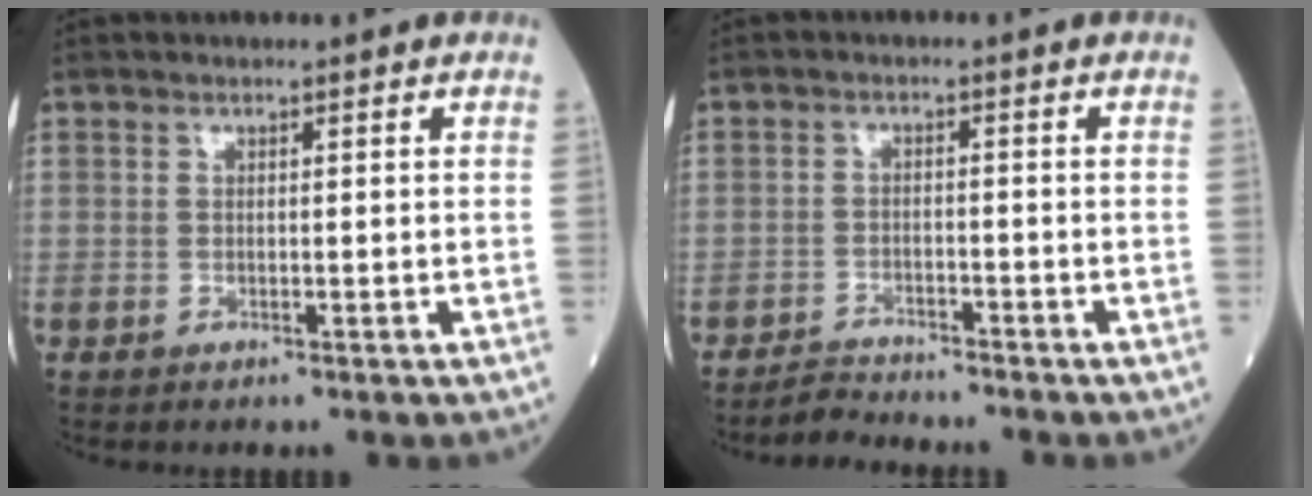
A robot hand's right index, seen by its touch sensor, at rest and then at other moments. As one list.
[{"total": 2.8, "force": [-2.7, -0.4, -0.5], "torque": [0.008, -0.017, -0.046]}]